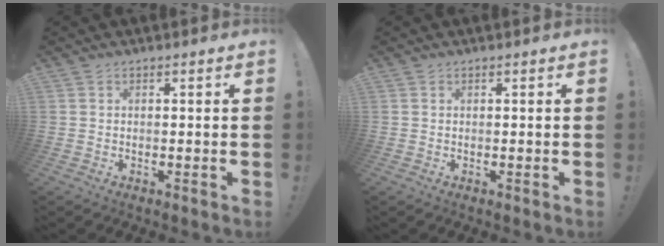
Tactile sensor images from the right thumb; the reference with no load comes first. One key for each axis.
{"total": 0.0}